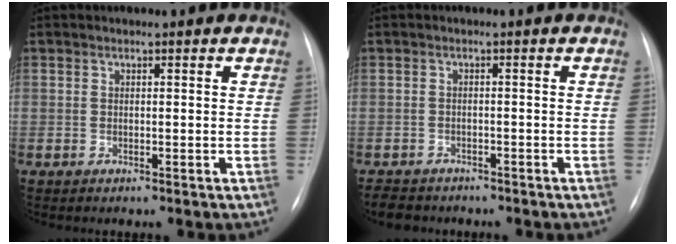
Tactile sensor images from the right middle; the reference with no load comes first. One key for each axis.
{"total": 5.1, "fx": -4.4, "fy": 2.3, "fz": 1.1, "tx": -0.015, "ty": -0.004, "tz": -0.062}